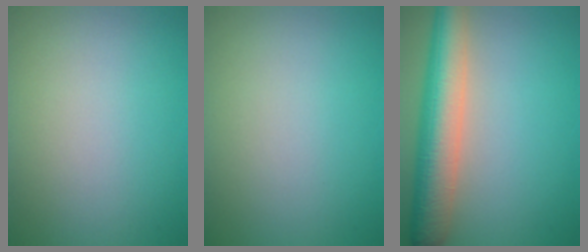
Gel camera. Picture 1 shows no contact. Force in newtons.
{"total": 0.0}
{"total": 7.5, "press": 7.5, "slide": 0.4}